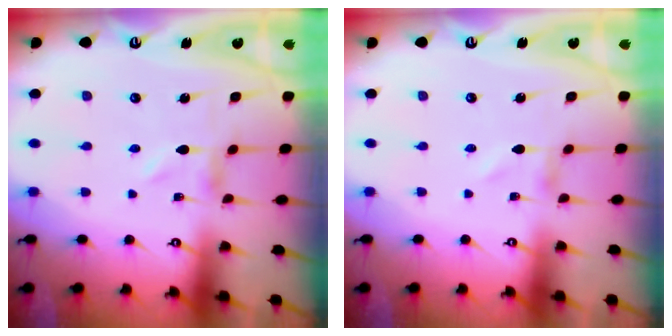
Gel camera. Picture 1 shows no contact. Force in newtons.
{"total": 1.0, "press": 1.0, "slide": 0.0}